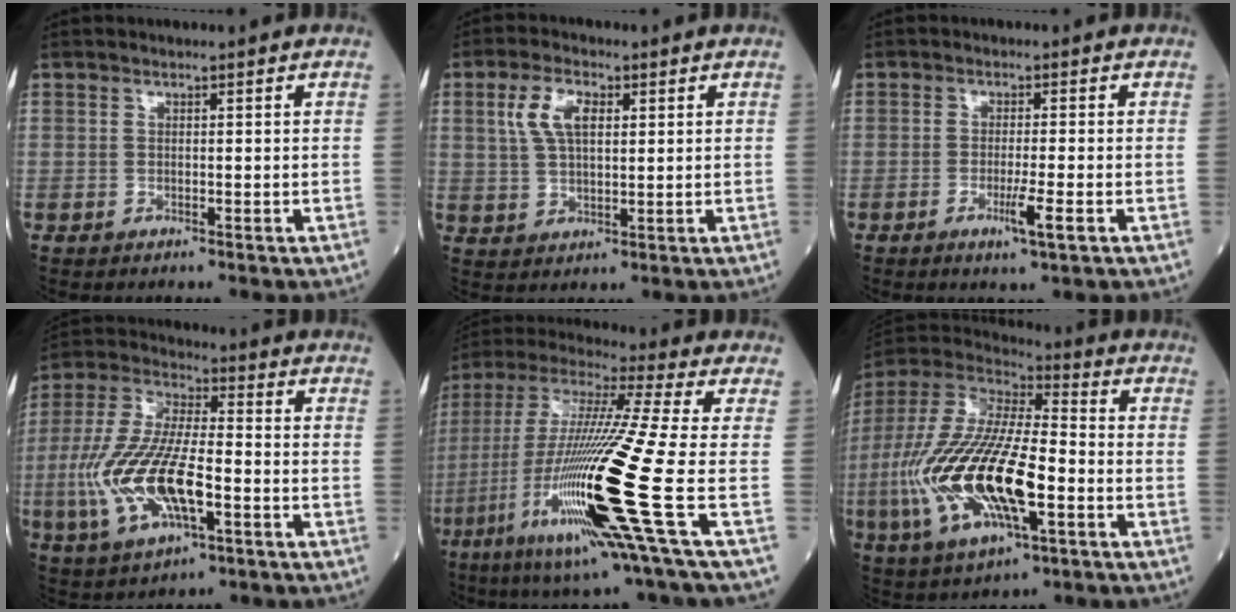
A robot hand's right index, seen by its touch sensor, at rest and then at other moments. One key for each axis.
{"total": 6.3, "fx": 2.2, "fy": 2.8, "fz": 5.2, "tx": -0.117, "ty": 0.014, "tz": 0.050}
{"total": 3.9, "fx": -1.6, "fy": -0.2, "fz": 3.6, "tx": -0.065, "ty": -0.009, "tz": -0.025}
{"total": 15.8, "fx": -4.0, "fy": 4.7, "fz": 14.6, "tx": -0.321, "ty": -0.005, "tz": -0.072}
{"total": 23.0, "fx": -7.3, "fy": -1.0, "fz": 21.8, "tx": -0.459, "ty": -0.044, "tz": -0.147}
{"total": 22.7, "fx": -5.4, "fy": 6.6, "fz": 21.0, "tx": -0.482, "ty": -0.026, "tz": -0.097}